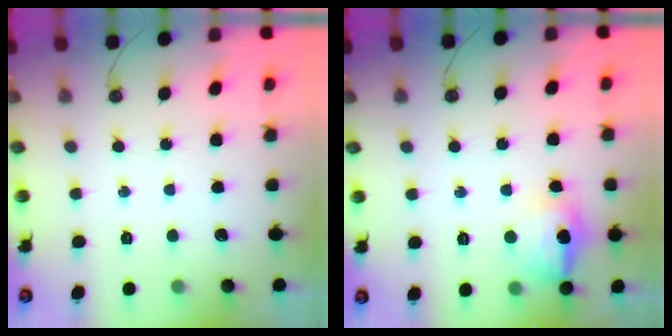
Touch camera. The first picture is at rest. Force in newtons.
{"total": 13.3, "press": 13.2, "slide": 1.4}